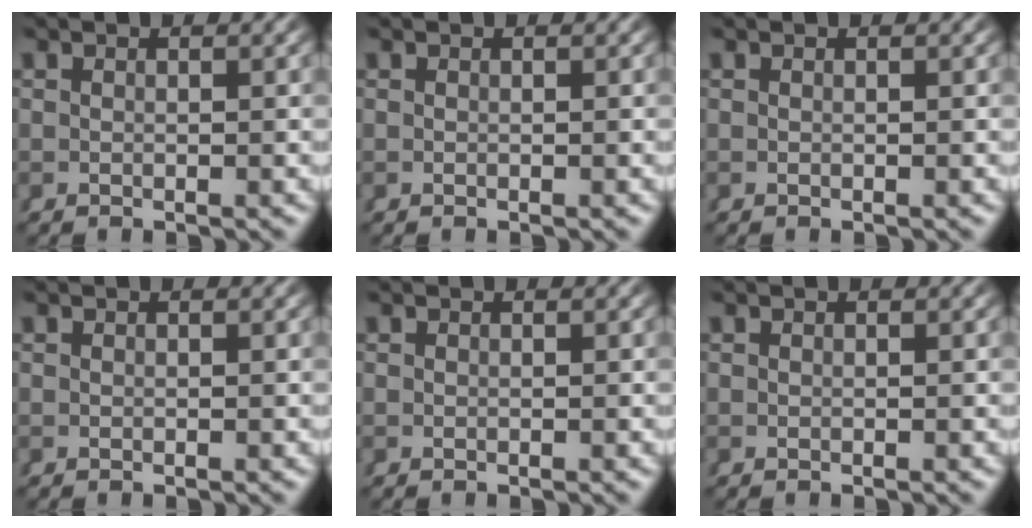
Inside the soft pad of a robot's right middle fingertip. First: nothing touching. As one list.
[{"total": 0.0}, {"total": 0.0}, {"total": 0.0}, {"total": 0.0}, {"total": 0.0}]